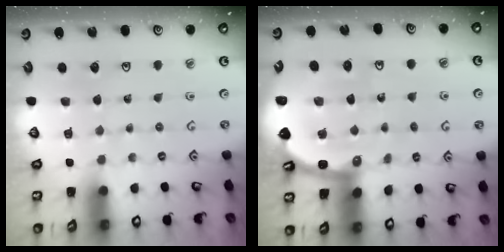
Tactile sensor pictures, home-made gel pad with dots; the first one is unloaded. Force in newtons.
{"total": 9.2, "press": 9.1, "slide": 1.1}